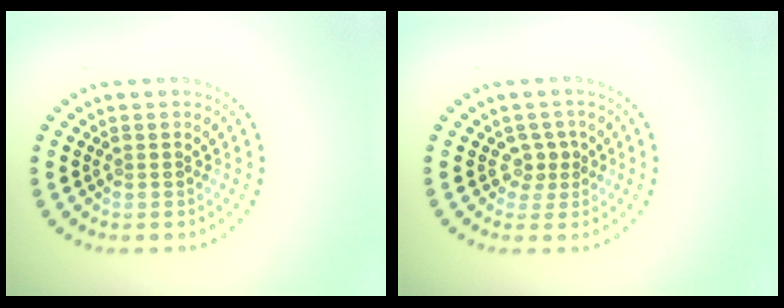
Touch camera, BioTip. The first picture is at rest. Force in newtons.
{"total": 1.7, "press": 1.2, "slide": 1.3}